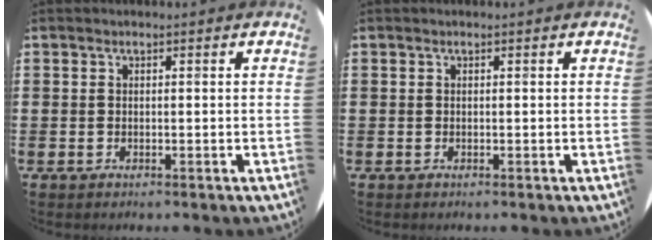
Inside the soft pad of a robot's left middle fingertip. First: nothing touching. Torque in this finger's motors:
{"motor_torque": [-0.04, 0.02, 0.00, 0.01]}